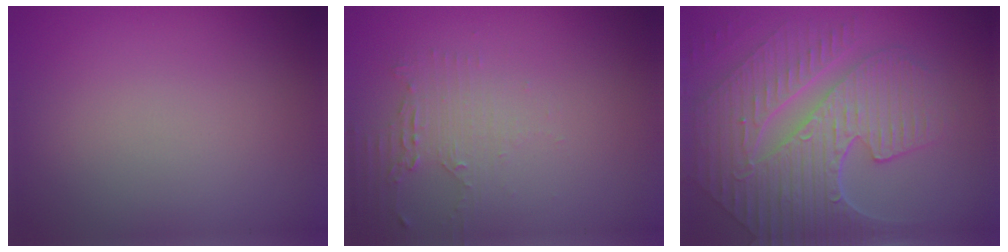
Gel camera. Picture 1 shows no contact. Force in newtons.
{"total": 2.1, "press": 1.6, "slide": 1.4}
{"total": 9.3, "press": 6.3, "slide": 6.8}